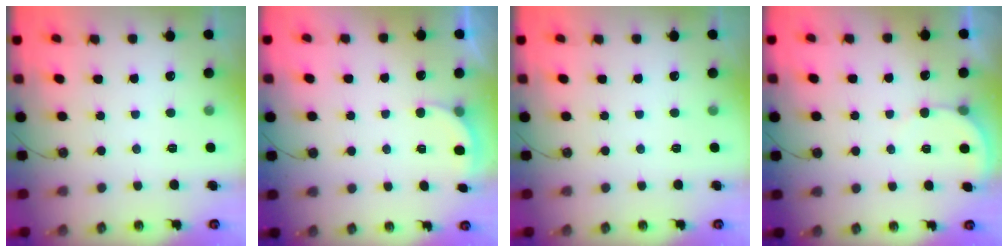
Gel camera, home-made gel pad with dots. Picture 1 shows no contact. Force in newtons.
{"total": 2.8, "press": 2.6, "slide": 1.0}
{"total": 0.0}
{"total": 3.3, "press": 3.3, "slide": 0.2}